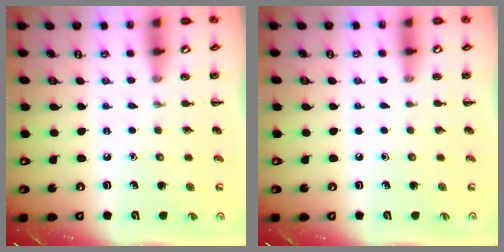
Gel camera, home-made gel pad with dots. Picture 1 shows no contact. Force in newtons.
{"total": 0.0}